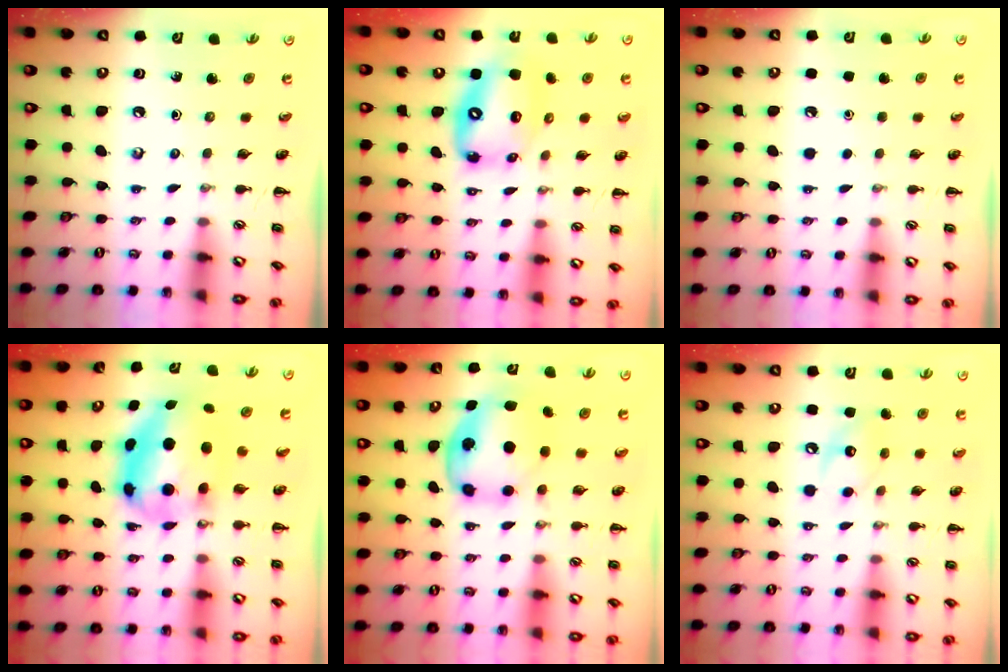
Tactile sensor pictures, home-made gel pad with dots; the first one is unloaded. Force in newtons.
{"total": 12.4, "press": 12.0, "slide": 3.2}
{"total": 1.7, "press": 1.7, "slide": 0.1}
{"total": 7.5, "press": 7.3, "slide": 1.6}
{"total": 6.1, "press": 6.1, "slide": 0.7}
{"total": 8.7, "press": 8.7, "slide": 0.7}